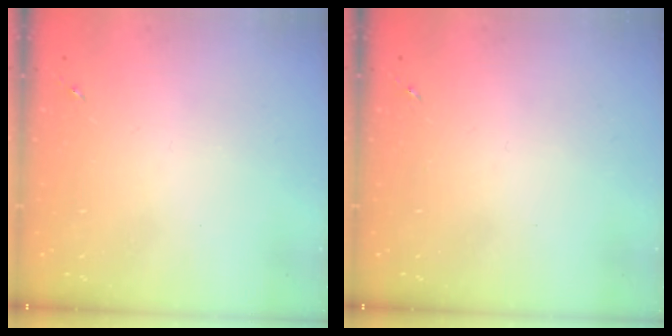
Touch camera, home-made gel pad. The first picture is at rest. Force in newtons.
{"total": 0.0}